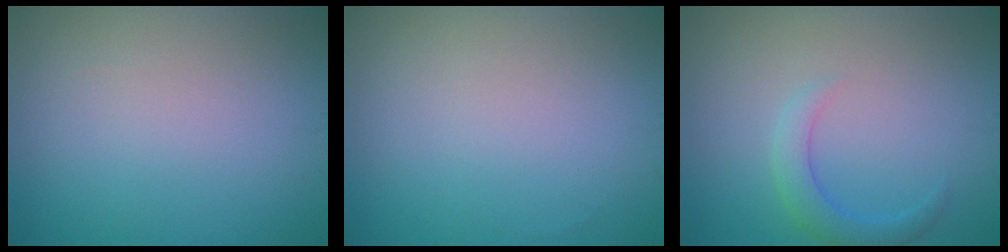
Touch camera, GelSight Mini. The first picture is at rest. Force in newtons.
{"total": 0.0}
{"total": 2.2, "press": 2.1, "slide": 0.2}